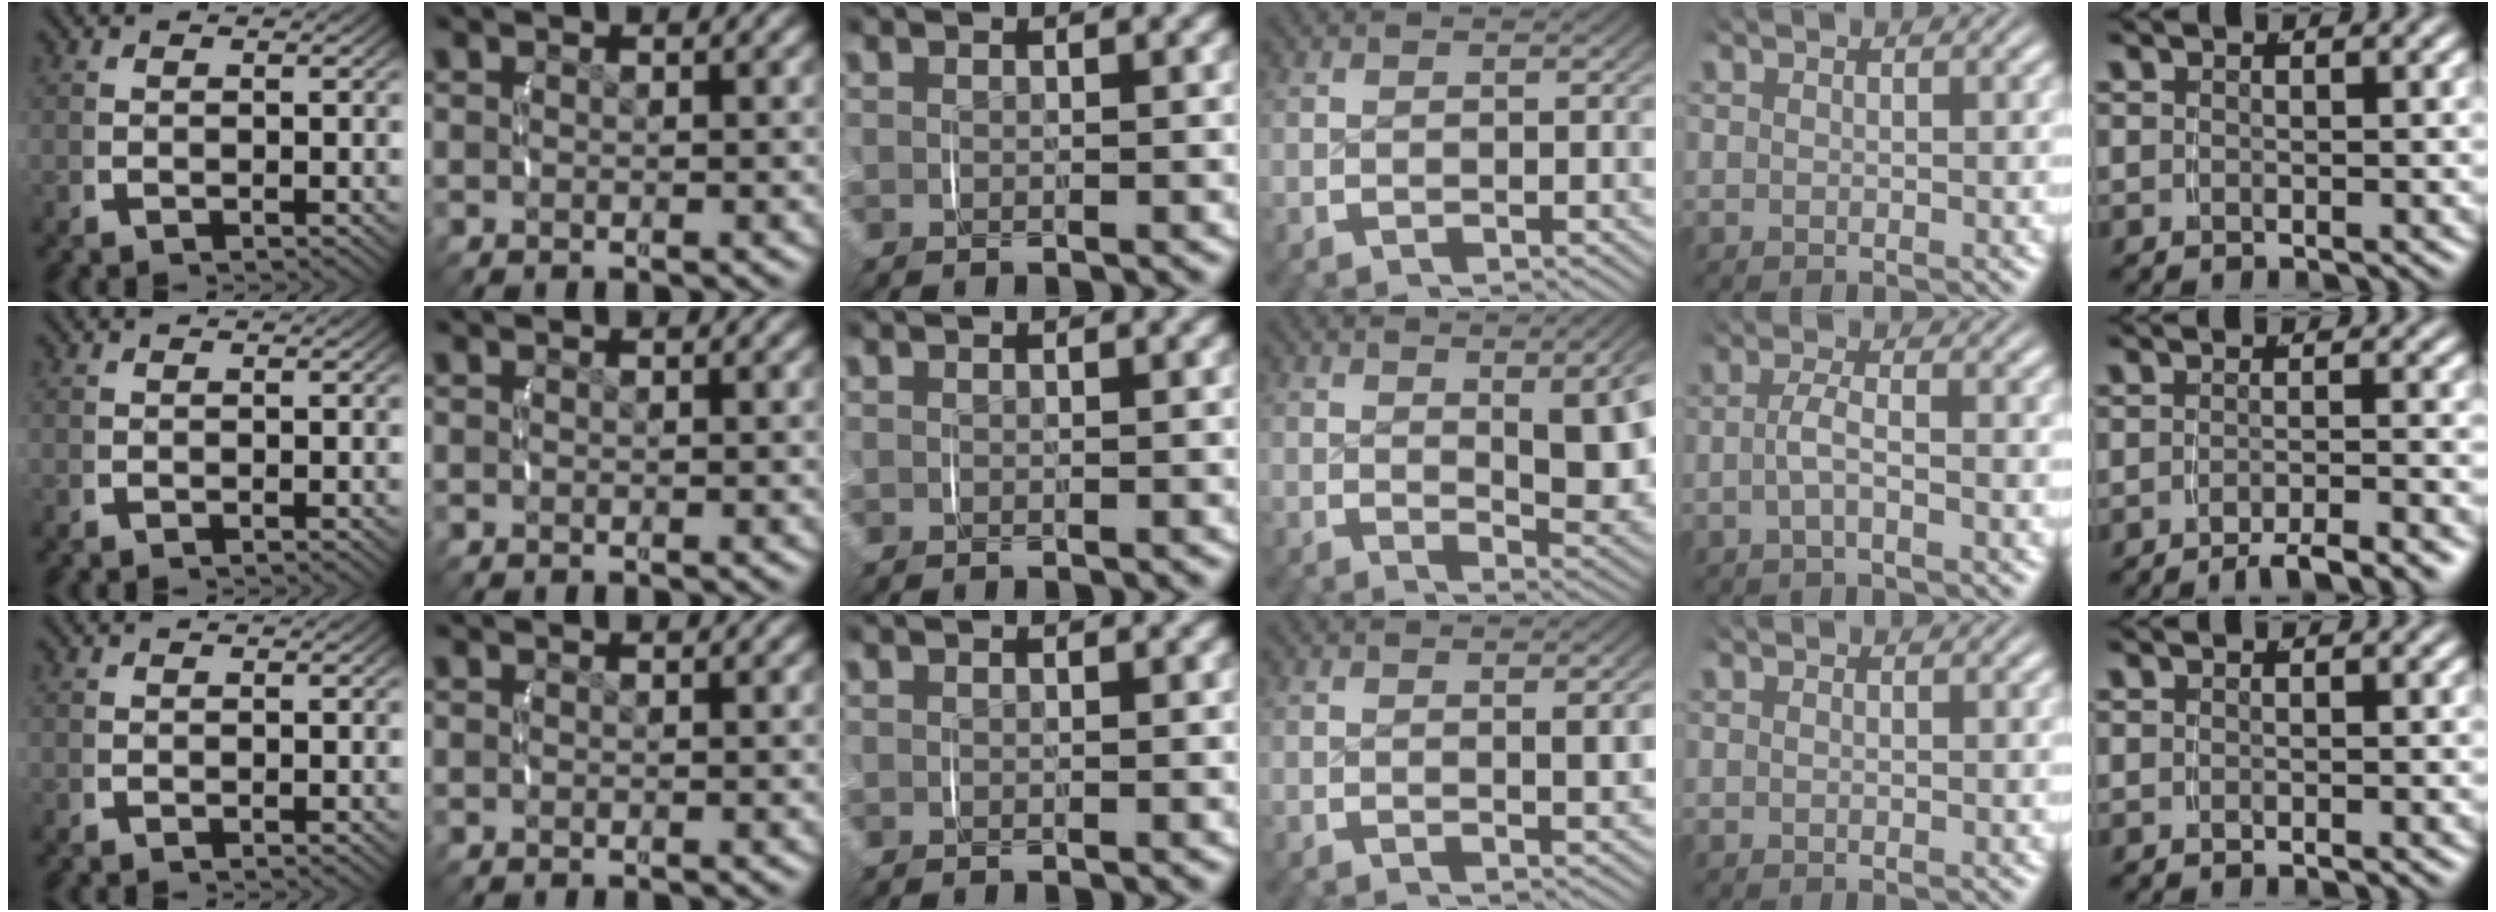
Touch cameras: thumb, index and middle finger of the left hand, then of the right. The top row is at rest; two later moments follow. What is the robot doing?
{"motion": "lift_and_place", "object": "glasses case"}